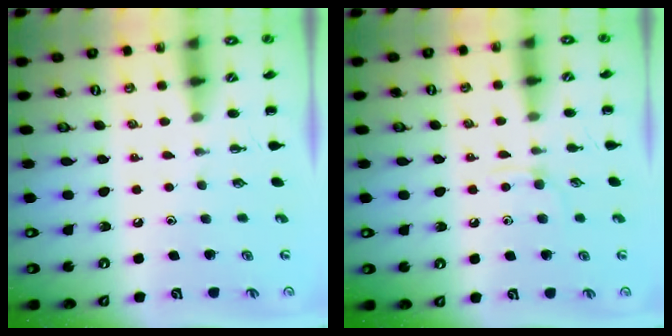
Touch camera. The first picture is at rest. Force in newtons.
{"total": 2.8, "press": 2.7, "slide": 0.9}